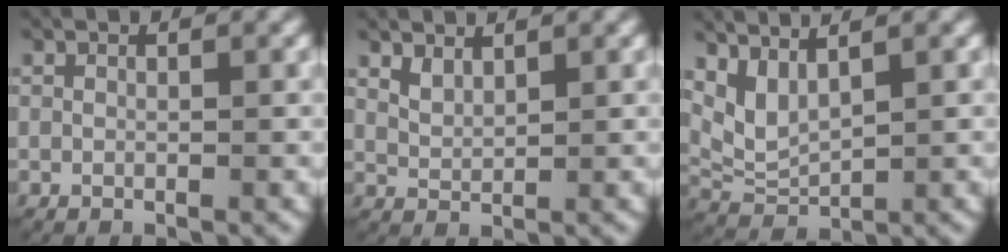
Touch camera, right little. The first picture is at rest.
{"total": 1.5, "force": [1.2, 0.7, 0.6], "torque": [-0.021, -0.005, 0.027]}
{"total": 6.0, "force": [1.7, 4.7, 3.3], "torque": [-0.096, -0.014, 0.034]}